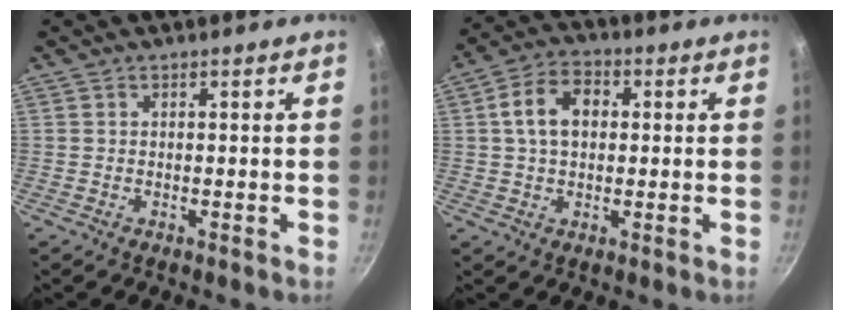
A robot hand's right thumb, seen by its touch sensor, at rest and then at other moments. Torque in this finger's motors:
{"motor_torque": [-0.38, 0.72, 0.88, 0.19, 0.14]}